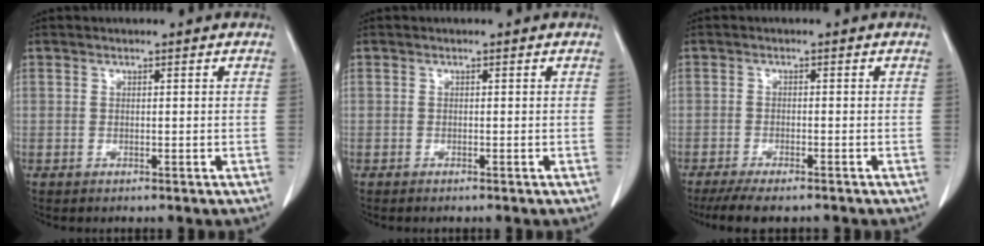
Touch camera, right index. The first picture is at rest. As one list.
[{"total": 0.6, "force": [-0.6, 0.0, 0.3], "torque": [-0.010, -0.002, -0.008]}, {"total": 7.4, "force": [-6.1, 1.4, 3.9], "torque": [-0.056, -0.013, -0.096]}]